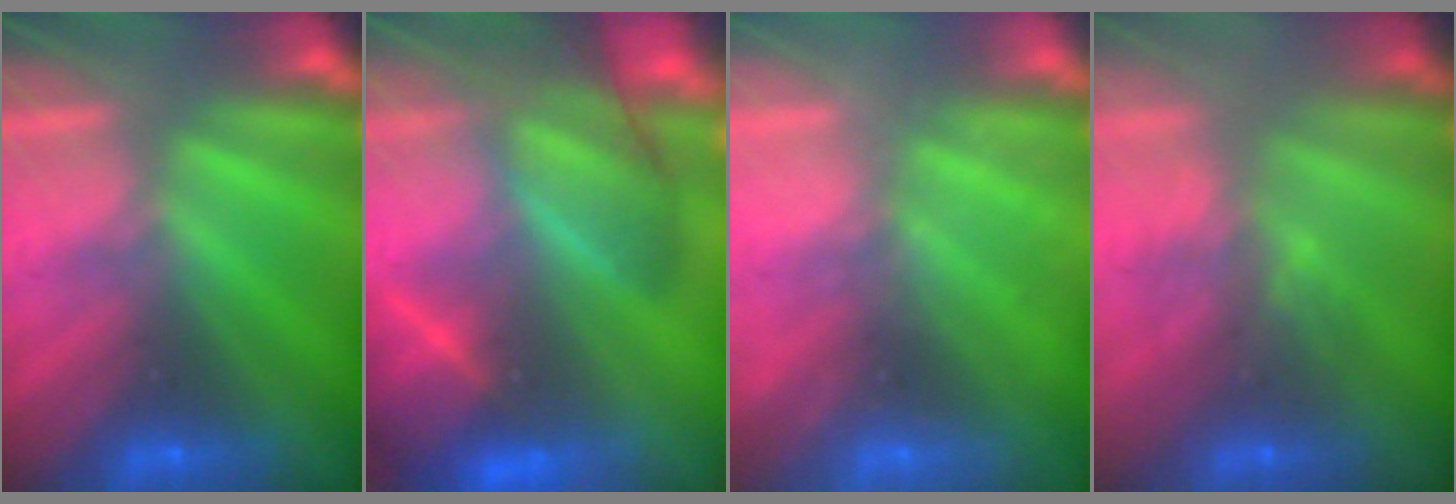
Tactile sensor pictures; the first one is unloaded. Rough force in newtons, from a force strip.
{"total": 7.0}
{"total": 2.4}
{"total": 2.9}